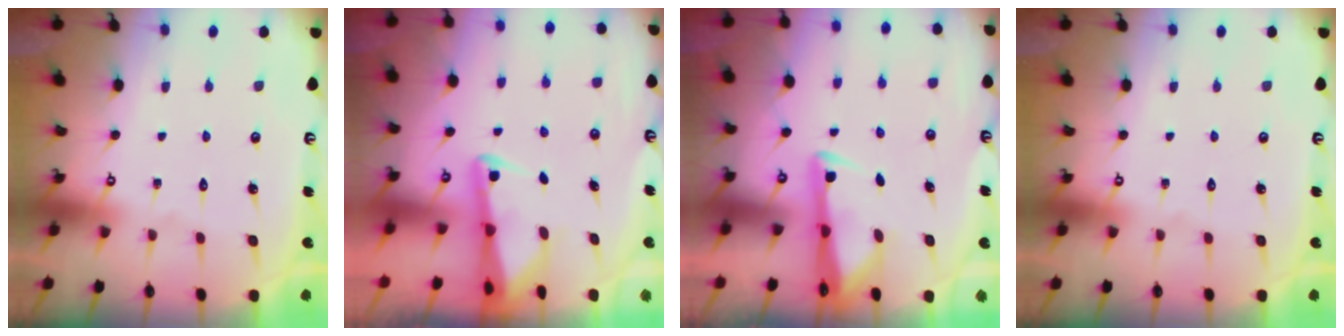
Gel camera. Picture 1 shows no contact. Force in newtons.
{"total": 2.3, "press": 2.3, "slide": 0.3}
{"total": 3.4, "press": 3.3, "slide": 0.9}
{"total": 0.0}